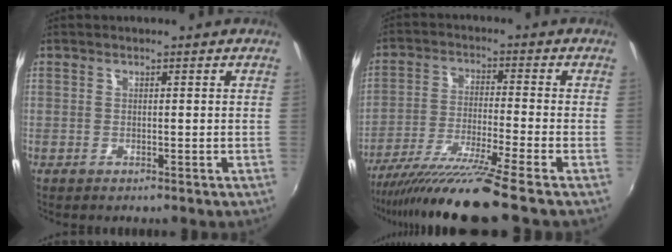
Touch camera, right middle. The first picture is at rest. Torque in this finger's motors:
{"motor_torque": [1.07, -1.07, 0.66, 0.10]}